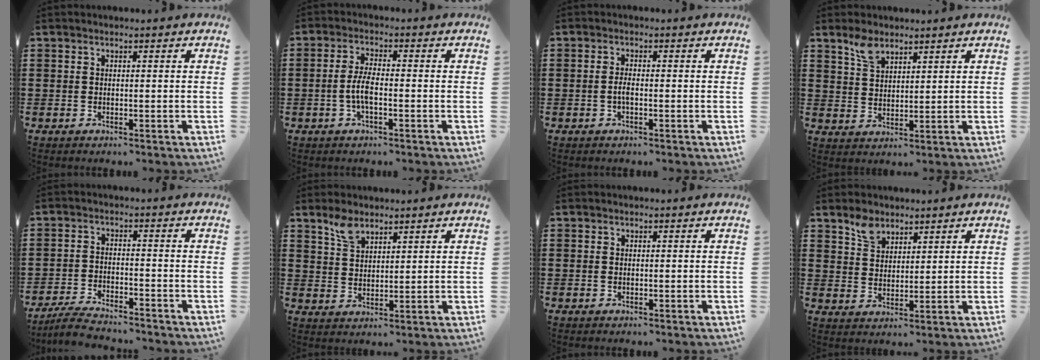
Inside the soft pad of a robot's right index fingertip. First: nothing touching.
{"total": 4.3, "force": [-1.0, 1.3, 4.0], "torque": [-0.093, -0.004, -0.026]}
{"total": 1.9, "force": [-0.4, 0.5, 1.7], "torque": [-0.041, -0.003, -0.011]}
{"total": 4.0, "force": [3.0, 1.8, 2.0], "torque": [-0.048, 0.003, 0.057]}
{"total": 4.2, "force": [-4.1, 0.4, 1.1], "torque": [-0.027, 0.003, -0.083]}
{"total": 4.1, "force": [3.0, 1.9, 2.0], "torque": [-0.048, 0.003, 0.057]}
{"total": 0.0}
{"total": 4.0, "force": [3.1, 2.2, 1.2], "torque": [-0.034, 0.006, 0.060]}